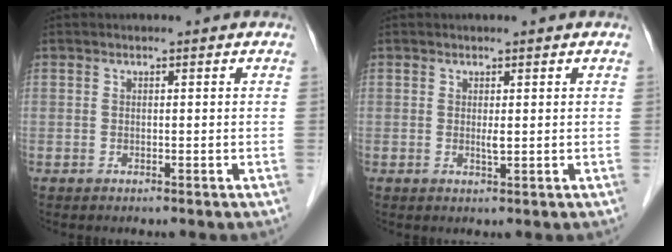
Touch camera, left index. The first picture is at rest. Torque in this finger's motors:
{"motor_torque": [0.26, 0.17, 0.01, 0.00]}